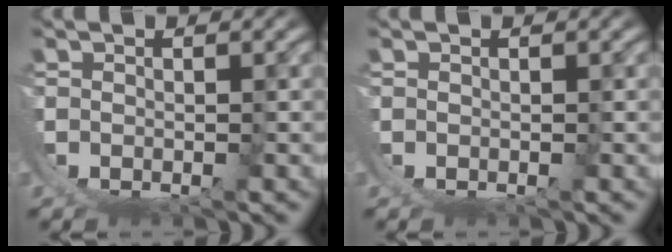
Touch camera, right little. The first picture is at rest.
{"total": 0.0}